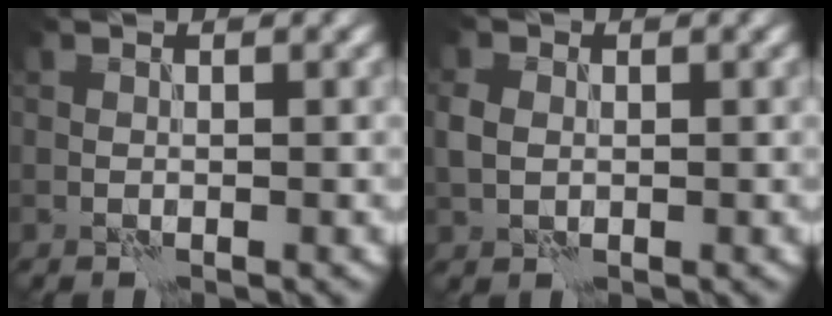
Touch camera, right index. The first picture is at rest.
{"total": 2.1, "force": [0.1, 1.7, 1.3], "torque": [-0.029, 0.005, -0.003]}